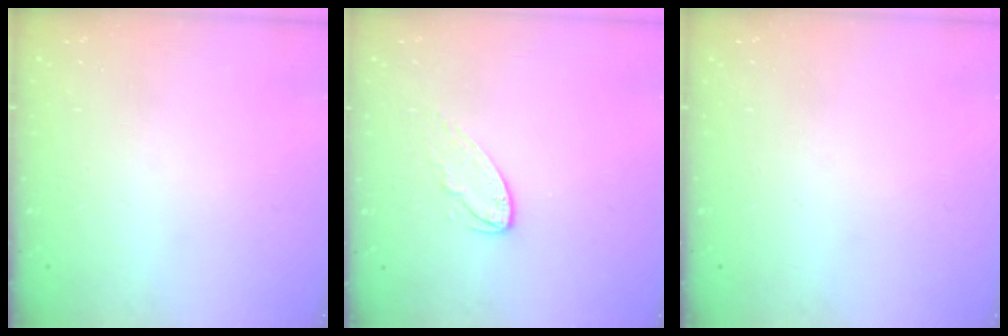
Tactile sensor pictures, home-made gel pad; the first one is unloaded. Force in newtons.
{"total": 6.5, "press": 6.5, "slide": 0.2}
{"total": 0.0}